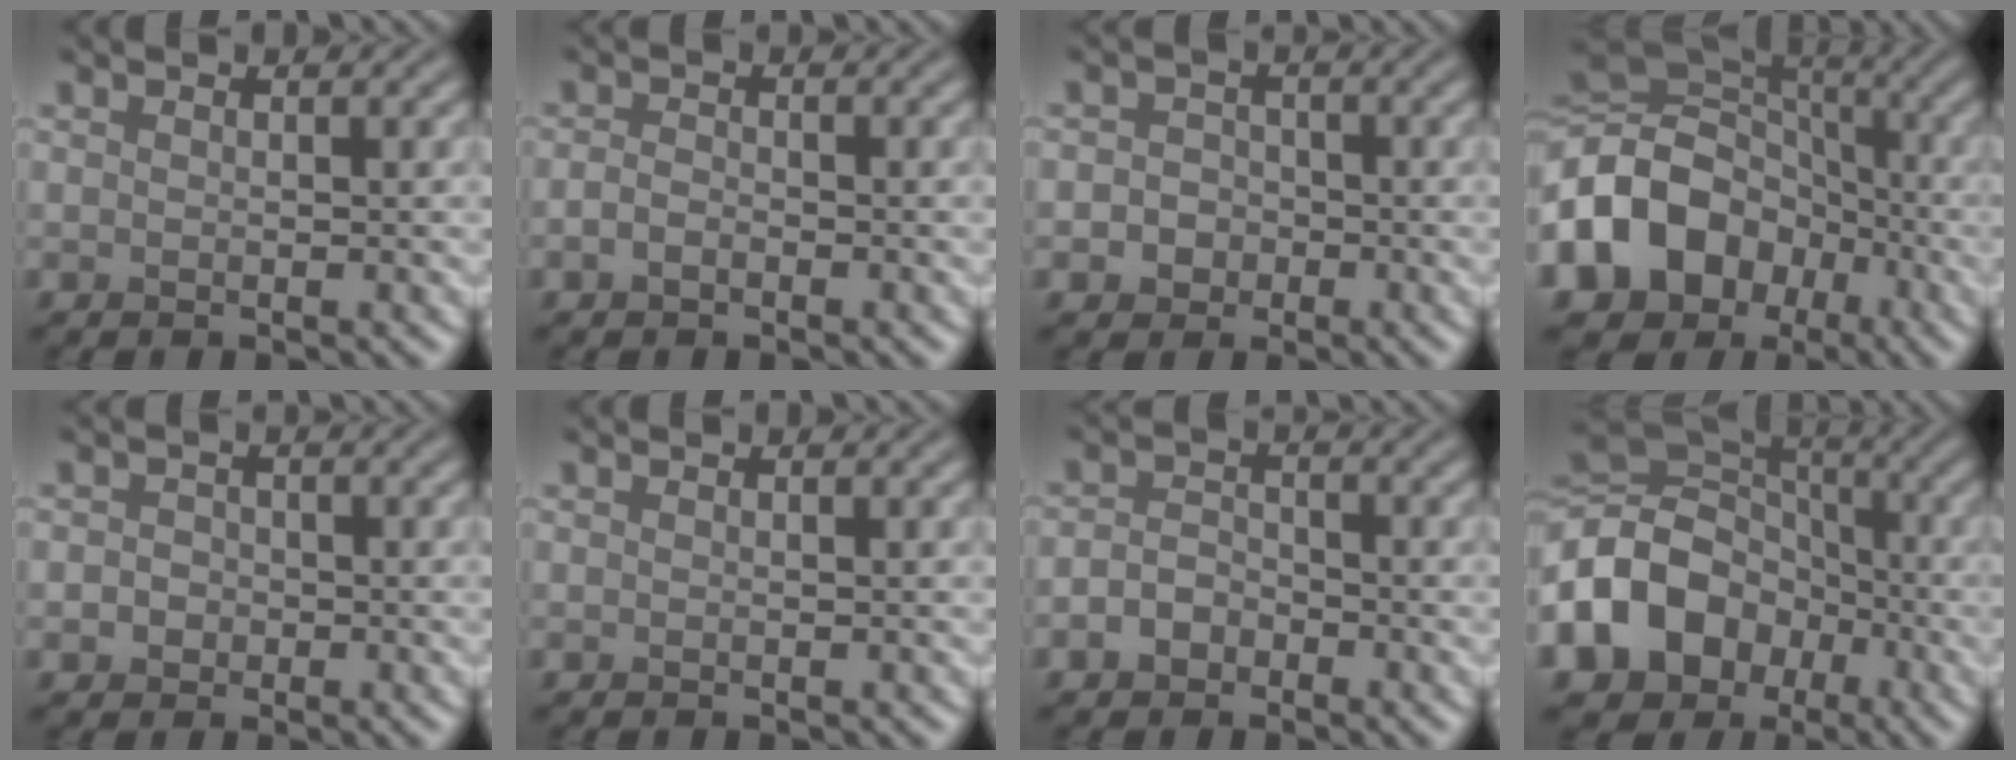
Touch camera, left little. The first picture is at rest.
{"total": 1.2, "force": [-0.6, 0.7, 0.7], "torque": [-0.016, 0.000, -0.015]}
{"total": 2.3, "force": [-0.6, 2.1, 0.7], "torque": [0.012, 0.000, -0.022]}
{"total": 15.1, "force": [-5.6, 12.3, 6.8], "torque": [-0.162, -0.014, -0.122]}
{"total": 1.6, "force": [-0.3, 1.5, 0.6], "torque": [0.007, -0.002, -0.011]}
{"total": 0.0}
{"total": 2.1, "force": [-1.1, 1.5, 0.9], "torque": [-0.017, 0.003, -0.027]}
{"total": 13.0, "force": [-4.8, 10.6, 5.8], "torque": [-0.144, -0.010, -0.110]}